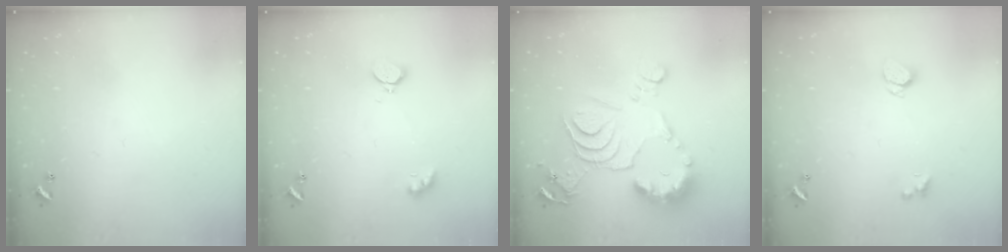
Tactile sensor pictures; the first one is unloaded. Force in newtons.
{"total": 2.8, "press": 2.7, "slide": 0.6}
{"total": 15.2, "press": 15.1, "slide": 1.6}
{"total": 2.4, "press": 2.3, "slide": 0.6}